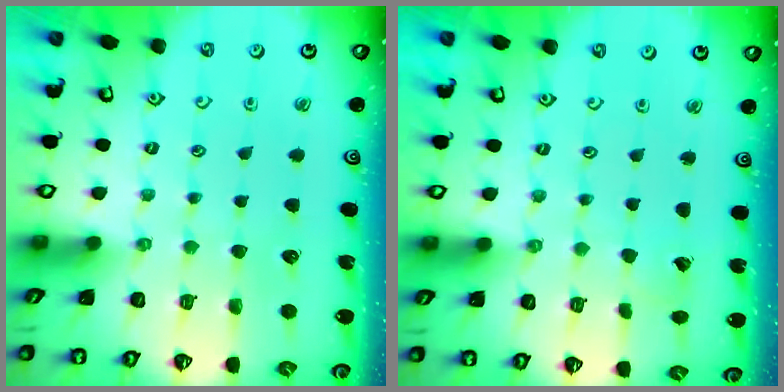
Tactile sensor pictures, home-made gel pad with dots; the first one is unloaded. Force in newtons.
{"total": 1.4, "press": 1.4, "slide": 0.0}